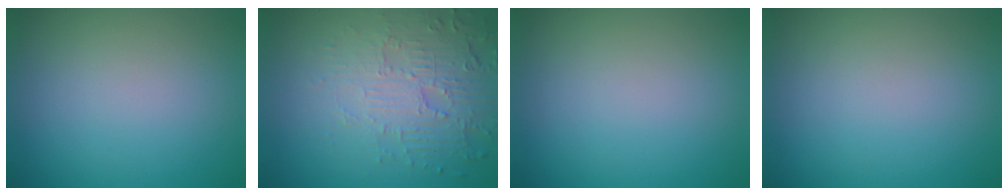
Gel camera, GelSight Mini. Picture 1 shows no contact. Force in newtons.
{"total": 5.5, "press": 3.6, "slide": 4.1}
{"total": 0.0}
{"total": 0.0}